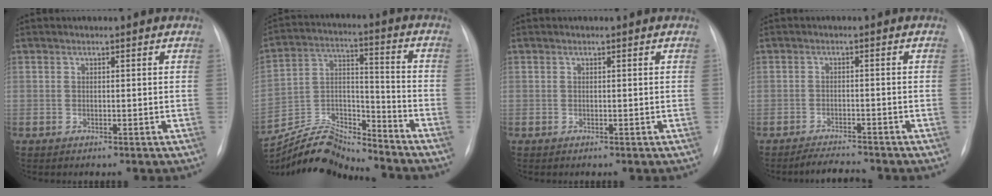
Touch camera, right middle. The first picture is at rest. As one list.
[{"total": 11.1, "force": [-11.0, -0.3, 1.6], "torque": [-0.037, 0.029, -0.207]}, {"total": 0.0}, {"total": 3.2, "force": [-3.1, 0.0, 0.6], "torque": [-0.014, -0.015, -0.050]}]